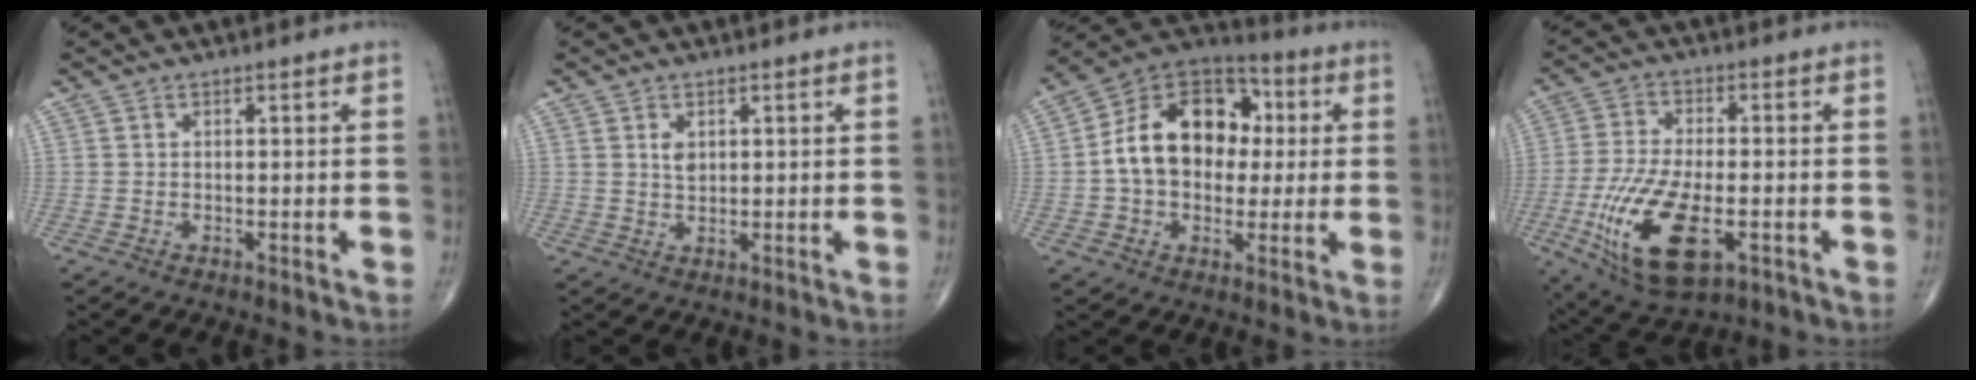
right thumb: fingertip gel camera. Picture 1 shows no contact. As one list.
[{"total": 2.4, "force": [0.9, 1.5, 1.6], "torque": [-0.022, -0.006, 0.018]}, {"total": 17.9, "force": [1.2, 12.8, 12.5], "torque": [-0.169, 0.033, 0.012]}, {"total": 17.0, "force": [-5.4, 7.6, 14.2], "torque": [-0.285, -0.002, -0.083]}]